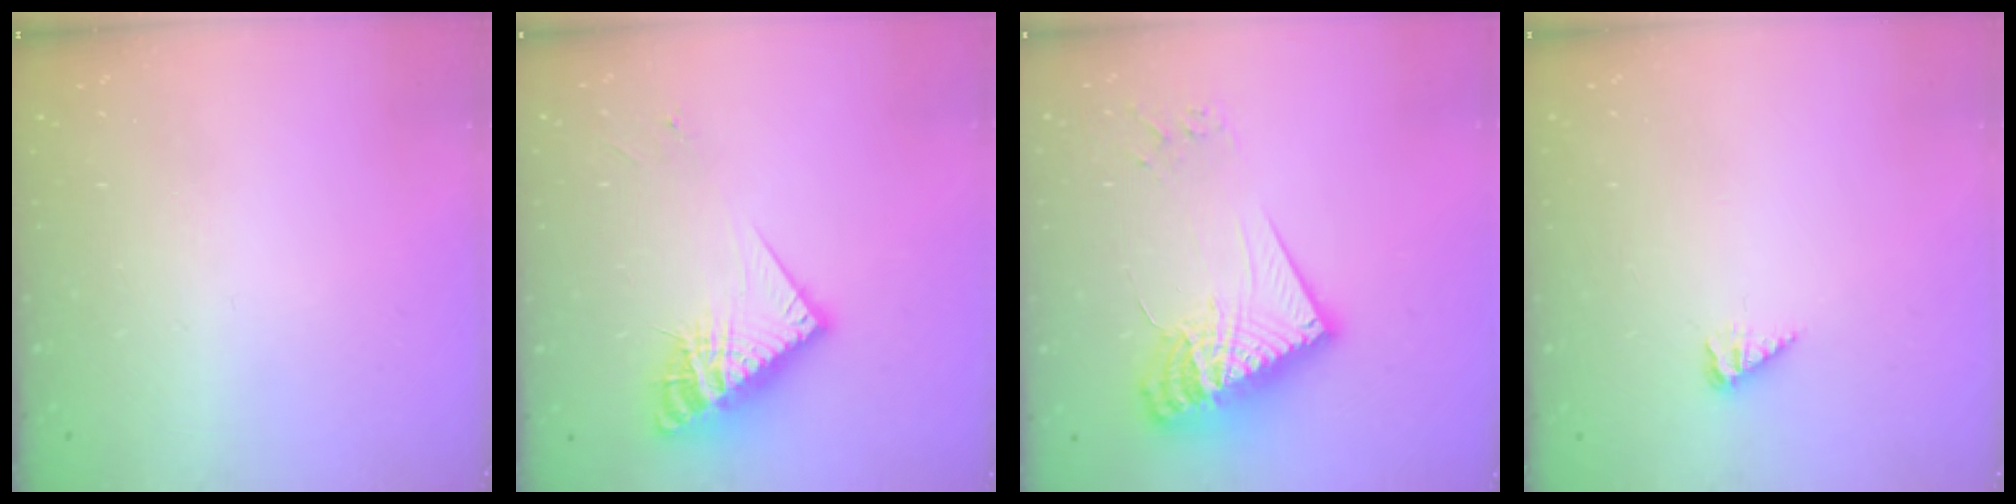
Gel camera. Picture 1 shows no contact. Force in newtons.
{"total": 15.3, "press": 15.2, "slide": 1.1}
{"total": 18.7, "press": 18.6, "slide": 1.9}
{"total": 3.3, "press": 3.3, "slide": 0.5}